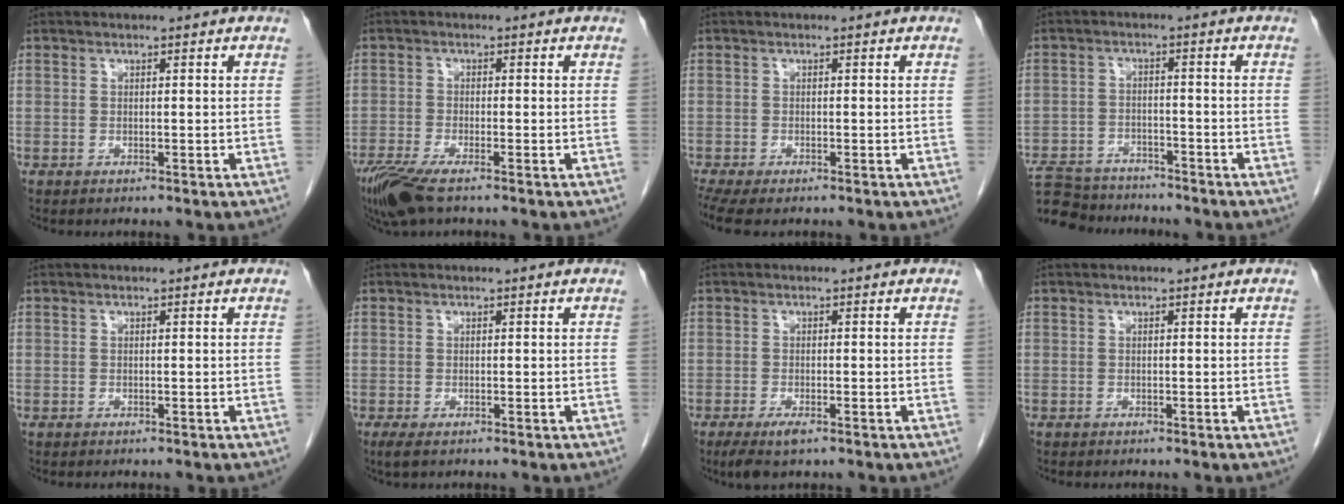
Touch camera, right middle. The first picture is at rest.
{"total": 6.5, "force": [-4.6, 1.1, 4.5], "torque": [-0.087, -0.018, -0.085]}
{"total": 5.2, "force": [-4.0, 1.6, 2.9], "torque": [-0.053, -0.010, -0.066]}
{"total": 12.5, "force": [-11.3, 4.2, 3.5], "torque": [-0.081, 0.004, -0.170]}
{"total": 0.0}
{"total": 1.2, "force": [-0.8, 0.3, 0.9], "torque": [-0.016, -0.004, -0.010]}
{"total": 3.4, "force": [-2.1, 0.9, 2.5], "torque": [-0.051, -0.008, -0.034]}
{"total": 0.0}